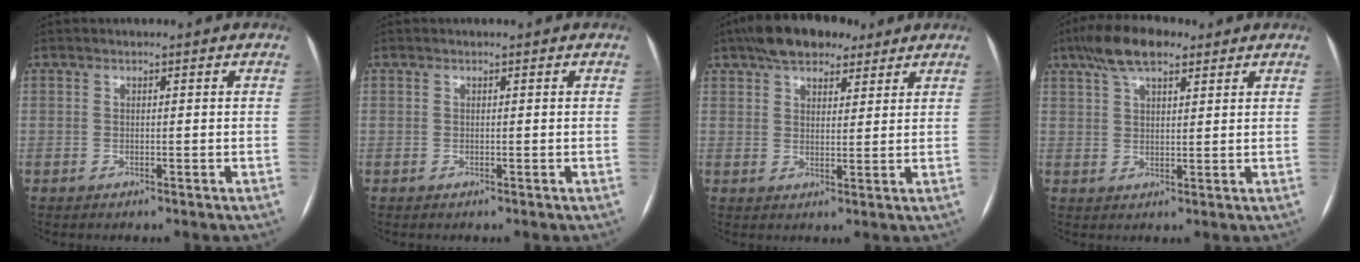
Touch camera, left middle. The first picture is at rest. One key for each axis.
{"total": 0.0}
{"total": 9.8, "fx": 7.0, "fy": 4.3, "fz": 5.2, "tx": -0.081, "ty": 0.030, "tz": 0.116}
{"total": 7.9, "fx": 5.3, "fy": 2.8, "fz": 5.2, "tx": -0.102, "ty": 0.023, "tz": 0.092}